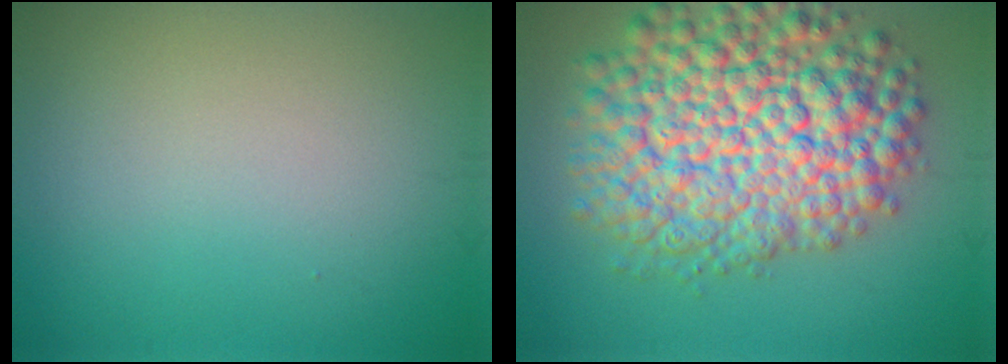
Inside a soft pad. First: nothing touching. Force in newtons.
{"total": 12.2, "press": 12.2, "slide": 0.5}